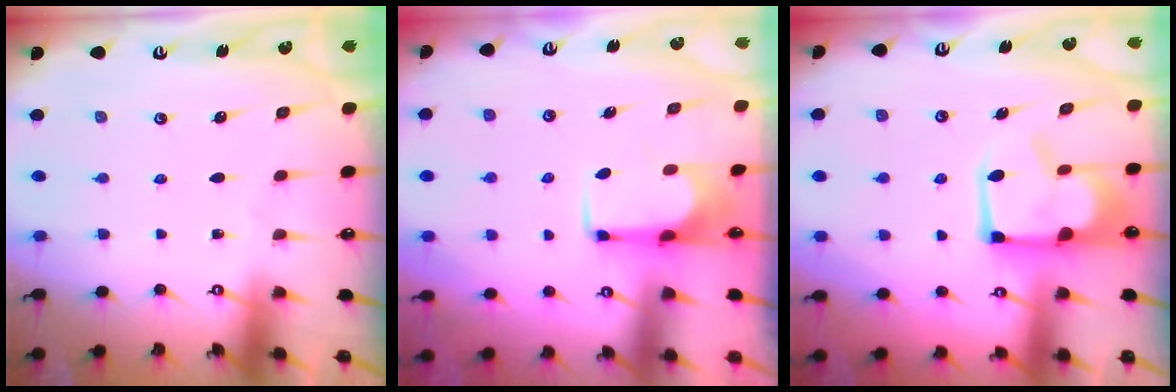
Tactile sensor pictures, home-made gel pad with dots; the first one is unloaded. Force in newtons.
{"total": 0.0}
{"total": 9.5, "press": 9.4, "slide": 1.1}